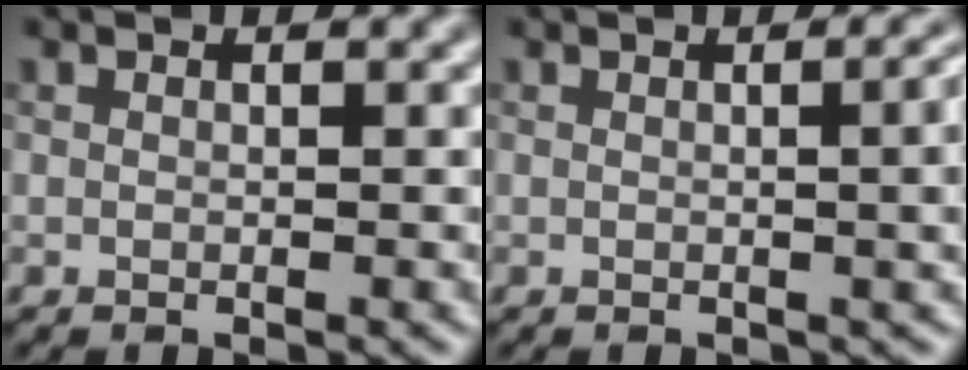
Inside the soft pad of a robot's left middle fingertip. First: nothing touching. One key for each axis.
{"total": 5.4, "fx": 0.3, "fy": 2.4, "fz": 4.8, "tx": -0.029, "ty": 0.010, "tz": 0.005}